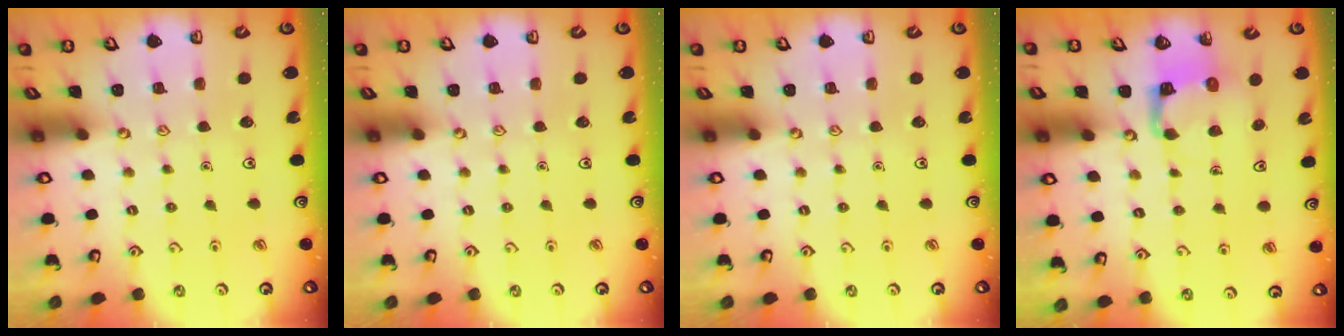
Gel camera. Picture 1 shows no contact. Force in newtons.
{"total": 0.0}
{"total": 0.0}
{"total": 4.2, "press": 4.2, "slide": 0.1}